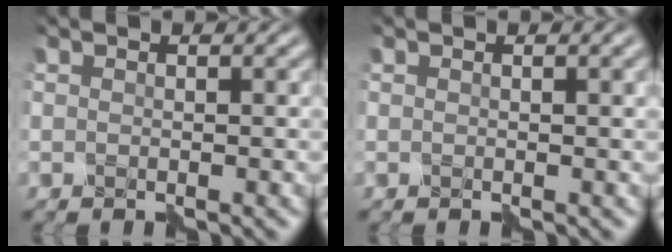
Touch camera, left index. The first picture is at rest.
{"total": 1.1, "force": [0.4, 0.2, 1.0], "torque": [-0.014, 0.002, 0.002]}